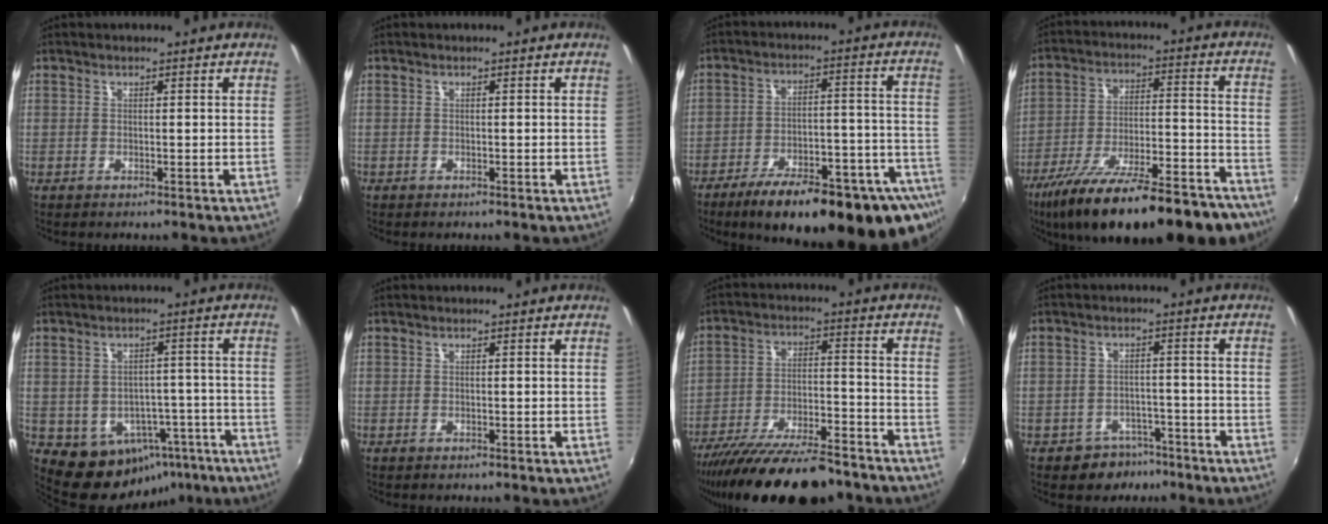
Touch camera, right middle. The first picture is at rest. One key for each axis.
{"total": 0.0}
{"total": 27.0, "fx": -20.0, "fy": 7.3, "fz": 16.6, "tx": -0.228, "ty": -0.026, "tz": -0.268}
{"total": 27.4, "fx": -21.2, "fy": 7.3, "fz": 15.8, "tx": -0.269, "ty": -0.052, "tz": -0.303}
{"total": 11.6, "fx": -6.6, "fy": 8.8, "fz": 3.9, "tx": -0.075, "ty": 0.020, "tz": -0.052}
{"total": 0.0}
{"total": 21.6, "fx": -17.9, "fy": 5.2, "fz": 10.9, "tx": -0.202, "ty": -0.043, "tz": -0.273}
{"total": 5.5, "fx": -3.9, "fy": 3.9, "fz": 0.6, "tx": -0.020, "ty": 0.019, "tz": -0.047}